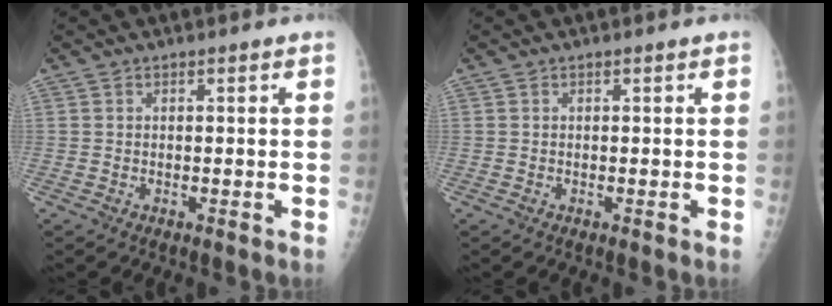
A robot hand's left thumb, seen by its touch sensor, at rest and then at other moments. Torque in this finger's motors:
{"motor_torque": [0.00, 0.00, -0.06, -0.06, 0.00]}